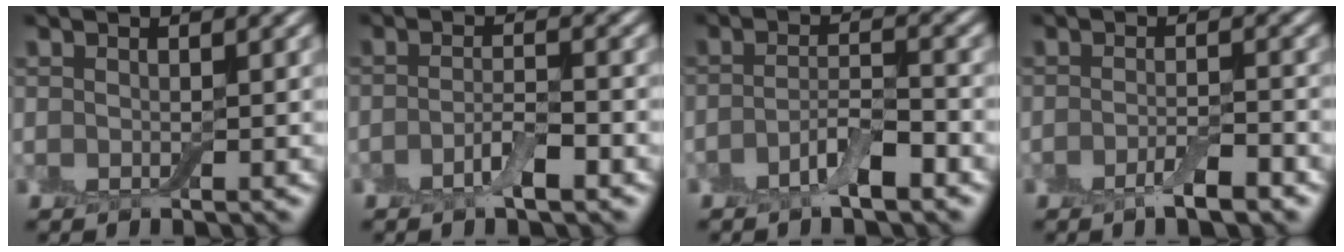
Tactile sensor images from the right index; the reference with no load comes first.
{"total": 2.7, "force": [-1.4, 0.7, 2.2], "torque": [-0.043, 0.003, -0.030]}
{"total": 3.5, "force": [-1.9, 1.0, 2.7], "torque": [-0.054, 0.006, -0.041]}
{"total": 2.7, "force": [-1.6, 0.6, 2.2], "torque": [-0.040, 0.000, -0.030]}